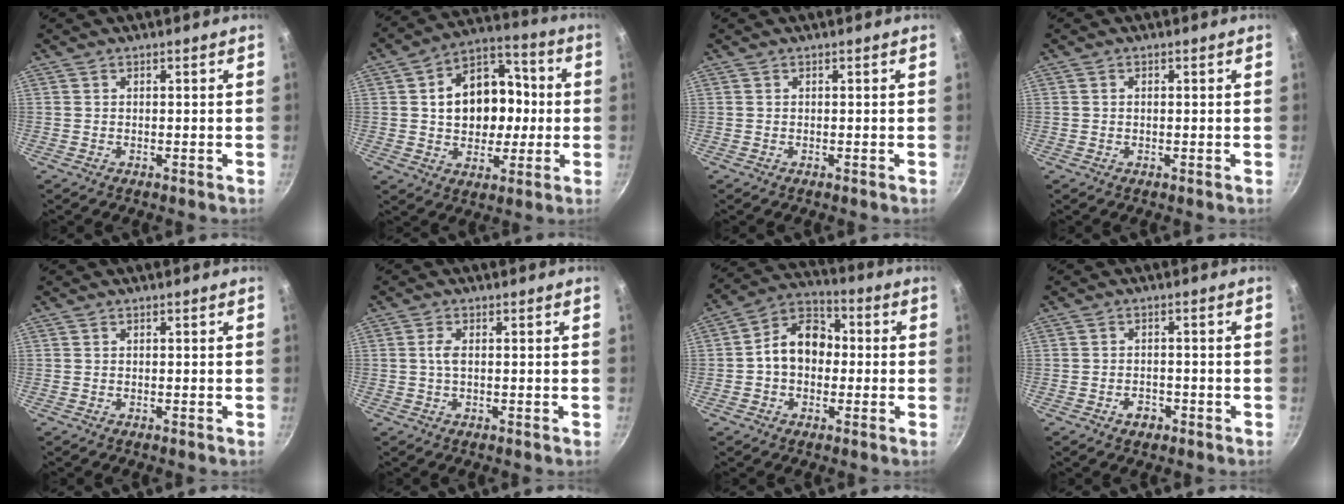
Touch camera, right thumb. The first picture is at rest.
{"total": 16.6, "force": [1.0, 12.6, 10.8], "torque": [-0.127, 0.032, 0.013]}
{"total": 0.0}
{"total": 0.6, "force": [0.1, 0.4, 0.4], "torque": [-0.006, 0.003, 0.001]}
{"total": 0.0}
{"total": 2.1, "force": [0.1, 0.8, 1.9], "torque": [-0.046, 0.004, 0.000]}
{"total": 11.1, "force": [-0.3, 8.4, 7.2], "torque": [-0.073, 0.034, -0.024]}
{"total": 3.0, "force": [-1.6, 2.1, 1.4], "torque": [-0.011, 0.016, -0.022]}